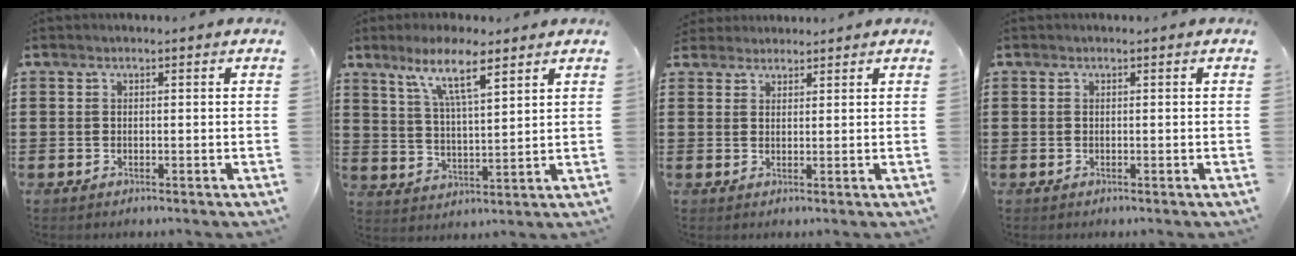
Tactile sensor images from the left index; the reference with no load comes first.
{"total": 8.8, "force": [6.0, 1.8, 6.3], "torque": [-0.120, -0.017, 0.101]}
{"total": 2.0, "force": [1.9, 0.6, -0.1], "torque": [-0.004, 0.004, 0.038]}
{"total": 0.0}